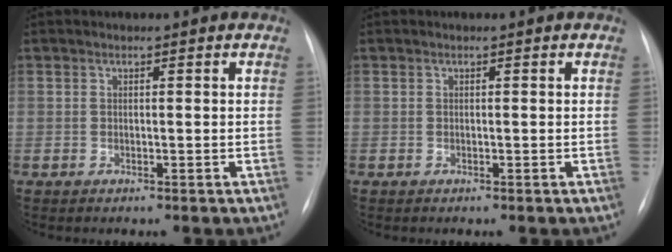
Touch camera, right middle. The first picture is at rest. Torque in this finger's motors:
{"motor_torque": [0.13, -0.17, -0.07, -0.04]}